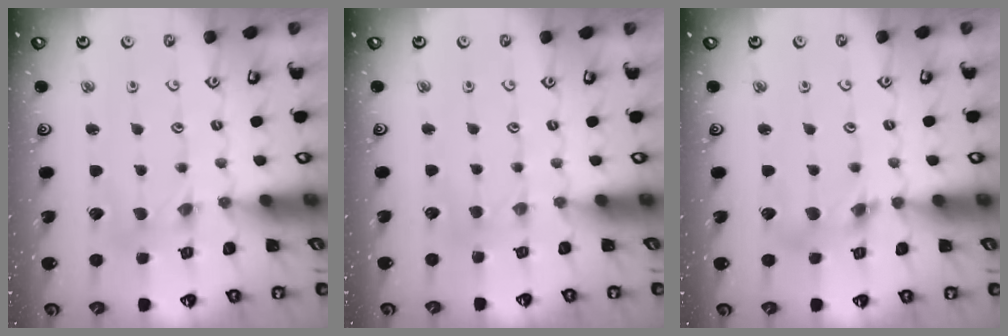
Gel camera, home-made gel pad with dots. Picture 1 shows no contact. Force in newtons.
{"total": 2.1, "press": 2.1, "slide": 0.3}
{"total": 7.1, "press": 7.0, "slide": 0.8}